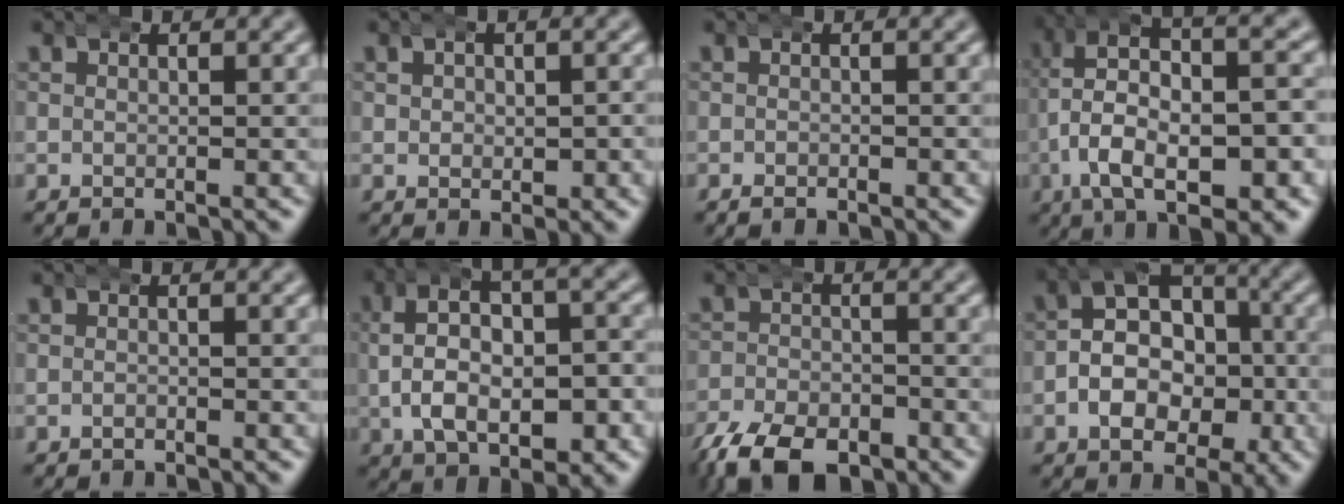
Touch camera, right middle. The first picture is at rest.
{"total": 1.4, "force": [0.2, 1.0, 0.9], "torque": [-0.019, -0.006, 0.010]}
{"total": 0.7, "force": [-0.7, 0.2, 0.1], "torque": [-0.006, -0.005, -0.010]}
{"total": 8.6, "force": [0.0, 4.4, 7.4], "torque": [-0.137, -0.022, 0.011]}
{"total": 0.5, "force": [-0.5, 0.0, 0.0], "torque": [-0.001, -0.002, -0.009]}
{"total": 8.4, "force": [0.6, 5.1, 6.7], "torque": [-0.102, -0.001, 0.008]}
{"total": 7.1, "force": [-5.3, 3.4, 3.3], "torque": [-0.051, -0.019, -0.087]}
{"total": 7.6, "force": [-1.0, 6.0, 4.6], "torque": [-0.069, -0.016, -0.022]}